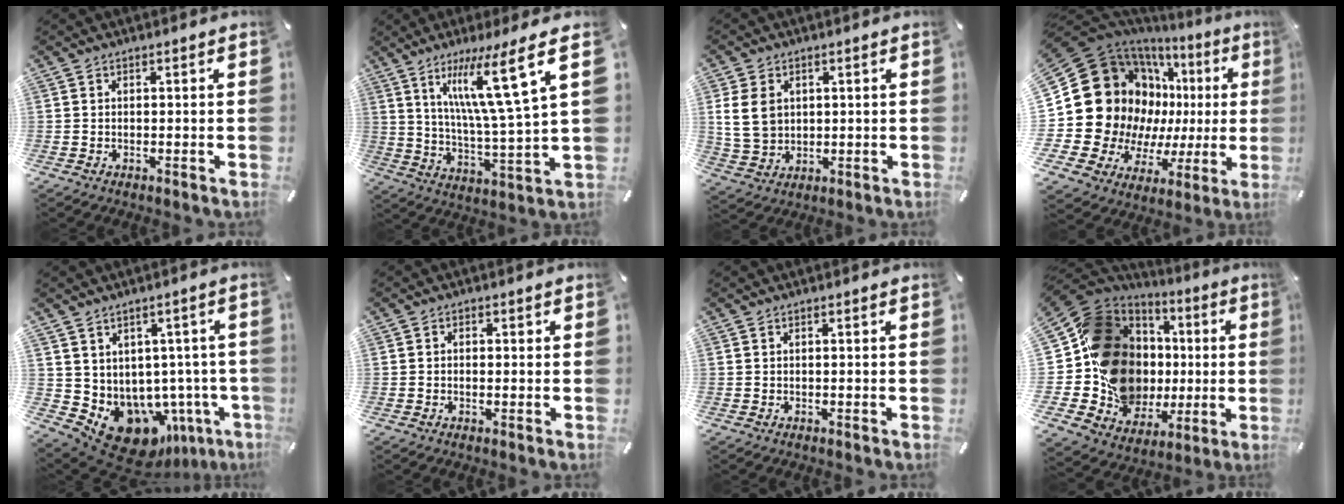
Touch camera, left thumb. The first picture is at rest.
{"total": 18.5, "force": [9.1, 2.4, 16.0], "torque": [-0.282, -0.035, 0.126]}
{"total": 8.4, "force": [1.6, 7.0, 4.4], "torque": [-0.105, 0.002, 0.027]}
{"total": 28.1, "force": [4.4, 21.4, 17.7], "torque": [-0.302, -0.067, 0.135]}
{"total": 12.9, "force": [-5.7, 8.9, 7.4], "torque": [-0.119, -0.003, -0.082]}
{"total": 1.4, "force": [-0.4, 1.0, 0.8], "torque": [-0.016, 0.003, -0.008]}
{"total": 0.0}
{"total": 22.8, "force": [0.3, 19.7, 11.5], "torque": [-0.190, -0.038, 0.055]}